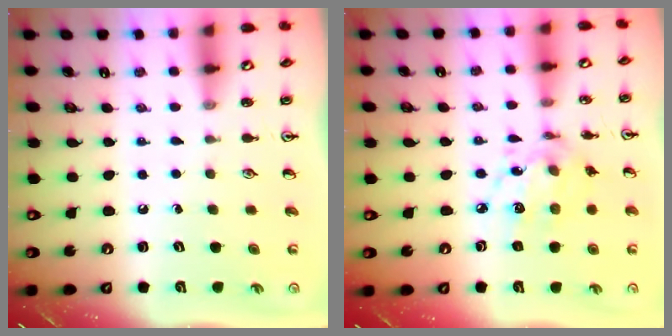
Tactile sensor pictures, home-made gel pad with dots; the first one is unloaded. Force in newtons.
{"total": 10.7, "press": 10.6, "slide": 0.8}